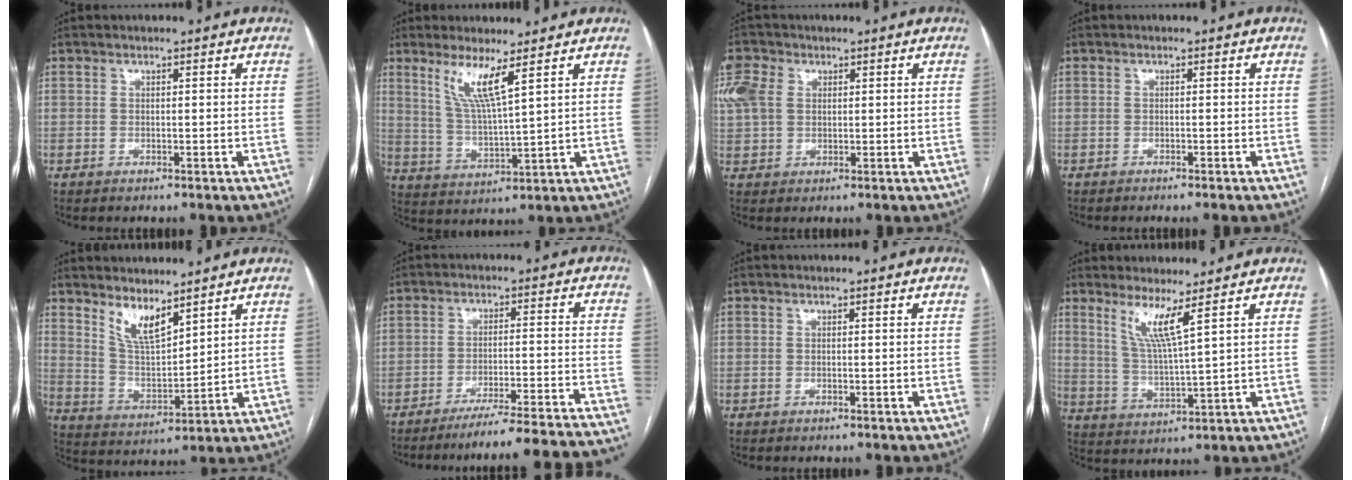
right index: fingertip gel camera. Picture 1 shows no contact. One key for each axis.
{"total": 7.2, "fx": 4.2, "fy": -0.2, "fz": 5.9, "tx": -0.119, "ty": -0.015, "tz": 0.088}
{"total": 6.1, "fx": 2.3, "fy": 4.7, "fz": 3.2, "tx": -0.100, "ty": 0.019, "tz": 0.047}
{"total": 1.2, "fx": -1.0, "fy": -0.3, "fz": 0.7, "tx": -0.007, "ty": 0.005, "tz": -0.014}
{"total": 7.2, "fx": 5.5, "fy": 2.0, "fz": 4.2, "tx": -0.088, "ty": -0.013, "tz": 0.117}
{"total": 23.8, "fx": -22.3, "fy": -2.1, "fz": 8.2, "tx": -0.046, "ty": -0.029, "tz": -0.289}
{"total": 0.0}
{"total": 6.1, "fx": 3.7, "fy": -1.0, "fz": 4.8, "tx": -0.094, "ty": -0.021, "tz": 0.076}